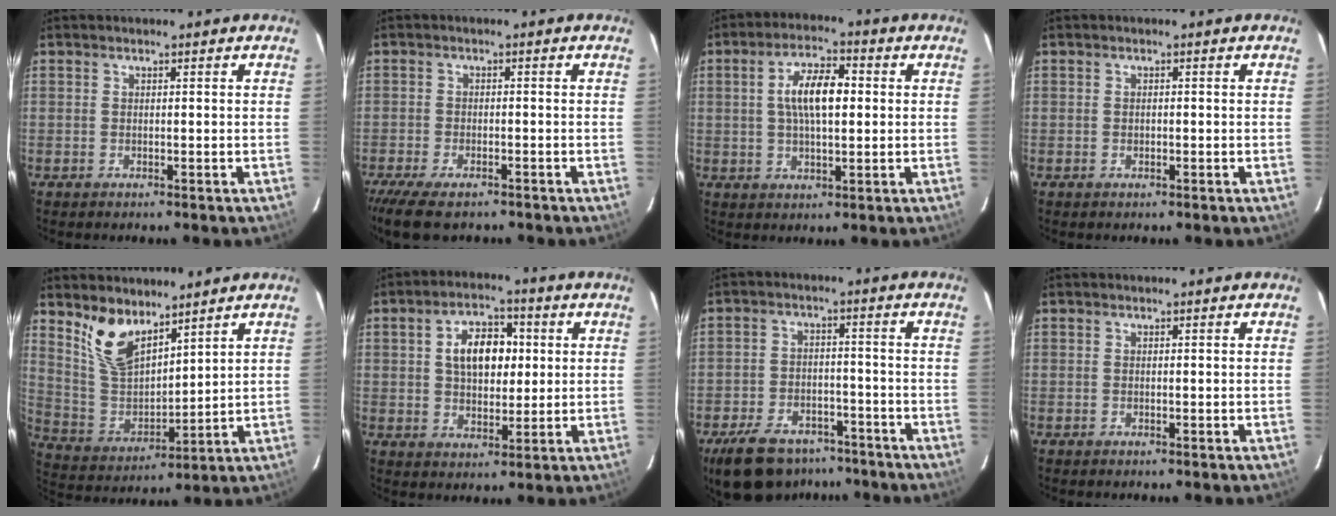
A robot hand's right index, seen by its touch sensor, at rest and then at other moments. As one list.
[{"total": 8.1, "force": [-6.5, 2.7, 4.1], "torque": [-0.106, -0.029, -0.115]}, {"total": 8.7, "force": [1.1, 3.5, 7.8], "torque": [-0.143, 0.015, 0.021]}, {"total": 0.6, "force": [-0.2, 0.4, 0.4], "torque": [-0.006, 0.002, -0.003]}, {"total": 11.2, "force": [7.8, 5.1, 6.2], "torque": [-0.125, 0.001, 0.166]}, {"total": 9.6, "force": [1.9, 5.9, 7.3], "torque": [-0.123, 0.024, 0.036]}, {"total": 15.0, "force": [-11.0, 7.7, 6.6], "torque": [-0.157, 0.004, -0.160]}, {"total": 0.0}]